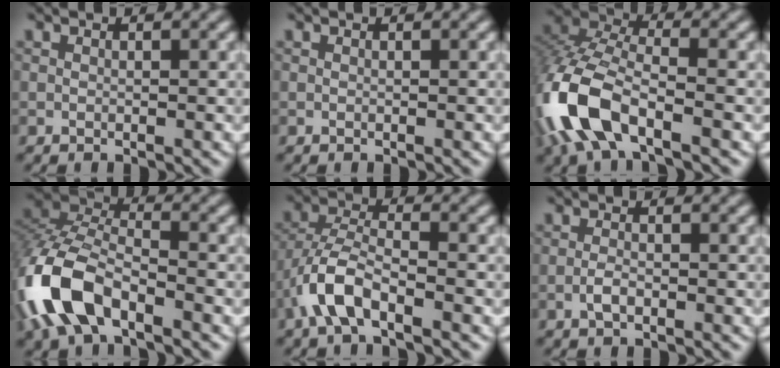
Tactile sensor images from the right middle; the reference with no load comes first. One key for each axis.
{"total": 0.0}
{"total": 10.1, "fx": -5.0, "fy": 4.6, "fz": 7.4, "tx": -0.178, "ty": -0.005, "tz": -0.110}
{"total": 9.2, "fx": -4.9, "fy": 4.5, "fz": 6.4, "tx": -0.149, "ty": 0.003, "tz": -0.107}
{"total": 5.0, "fx": -2.8, "fy": 1.8, "fz": 3.7, "tx": -0.077, "ty": 0.005, "tz": -0.063}
{"total": 1.2, "fx": -0.5, "fy": 0.4, "fz": 1.0, "tx": -0.021, "ty": 0.002, "tz": -0.013}